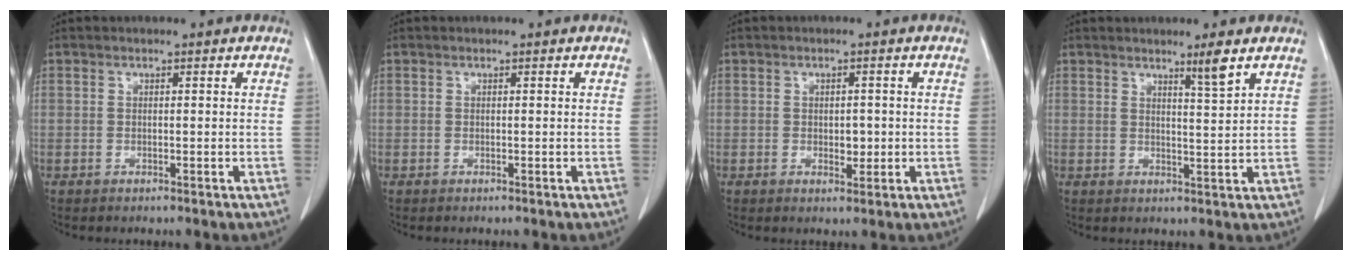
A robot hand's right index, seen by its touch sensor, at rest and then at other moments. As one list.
[{"total": 0.0}, {"total": 2.4, "force": [-0.2, 1.4, 1.9], "torque": [-0.024, 0.001, 0.005]}, {"total": 3.3, "force": [2.4, -0.6, 2.2], "torque": [-0.038, -0.007, 0.046]}]